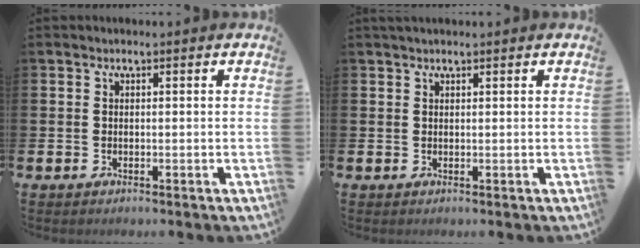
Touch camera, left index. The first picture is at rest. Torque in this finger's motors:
{"motor_torque": [0.21, -0.15, 0.39, 0.11]}